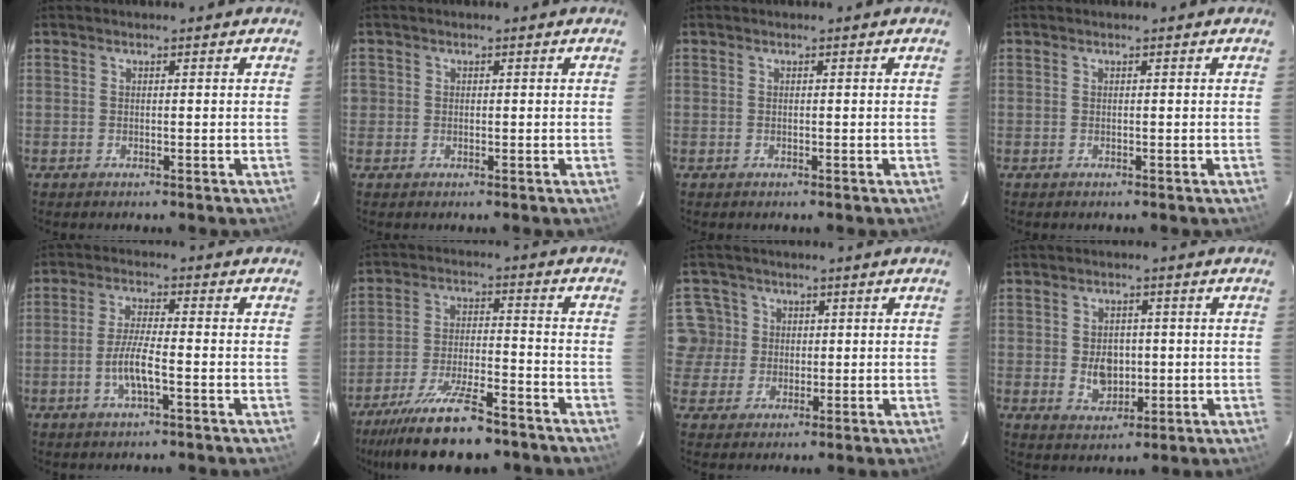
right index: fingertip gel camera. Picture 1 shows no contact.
{"total": 1.4, "force": [-0.2, 1.3, 0.1], "torque": [-0.002, 0.001, -0.002]}
{"total": 0.0}
{"total": 0.0}
{"total": 5.5, "force": [-2.1, 0.7, 5.0], "torque": [-0.102, 0.001, -0.042]}
{"total": 15.6, "force": [-12.5, 3.7, 8.6], "torque": [-0.181, -0.019, -0.207]}
{"total": 5.3, "force": [0.9, 5.2, 0.4], "torque": [0.003, 0.019, 0.014]}
{"total": 5.4, "force": [-0.2, 4.4, 3.2], "torque": [-0.055, 0.003, 0.008]}